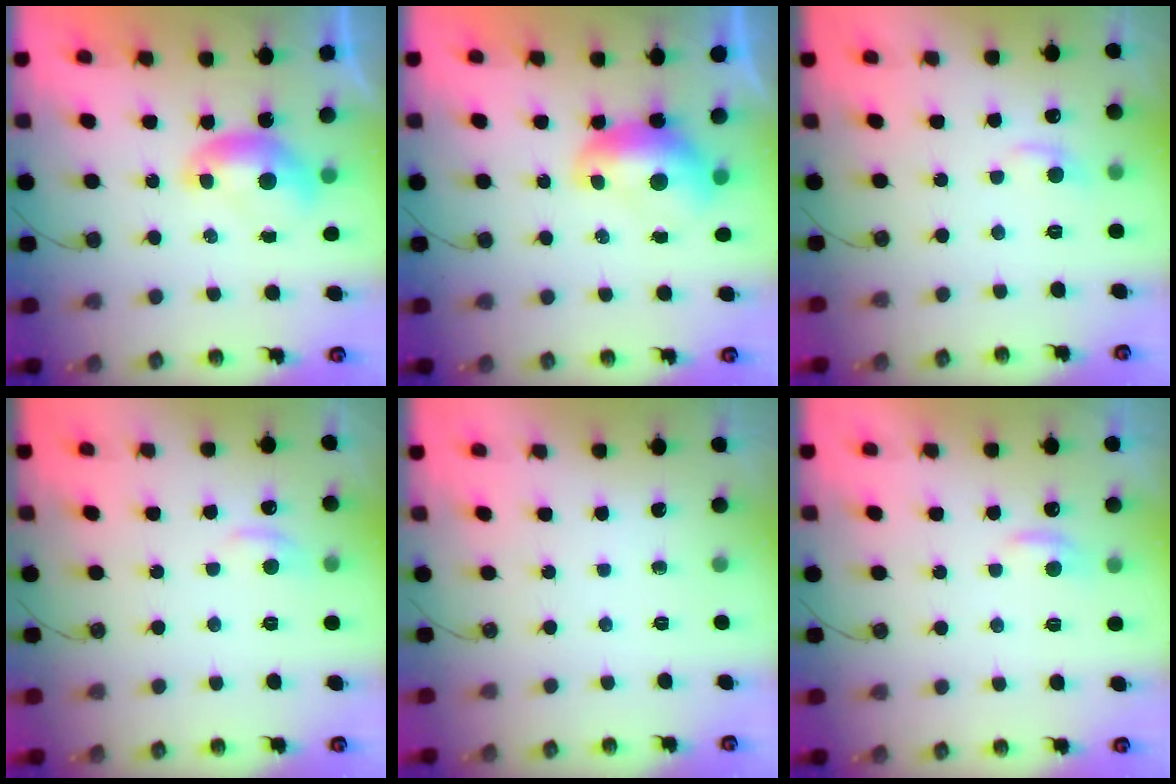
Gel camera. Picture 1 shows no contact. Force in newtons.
{"total": 1.6, "press": 1.6, "slide": 0.4}
{"total": 1.2, "press": 1.0, "slide": 0.6}
{"total": 1.4, "press": 1.1, "slide": 0.9}
{"total": 0.0}
{"total": 0.9, "press": 0.8, "slide": 0.4}